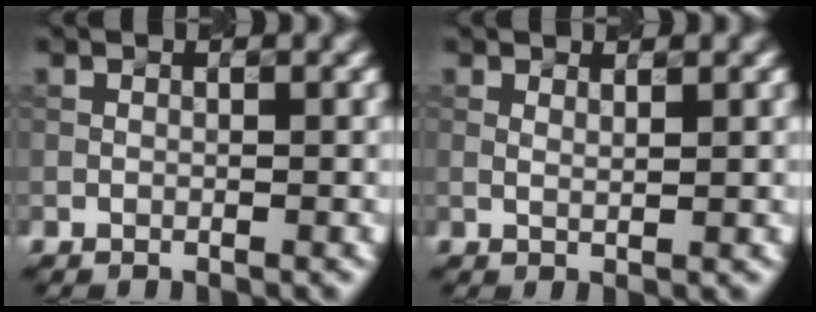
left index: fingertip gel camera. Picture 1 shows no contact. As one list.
[{"total": 1.0, "force": [0.7, 0.2, 0.7], "torque": [-0.011, -0.001, 0.010]}]